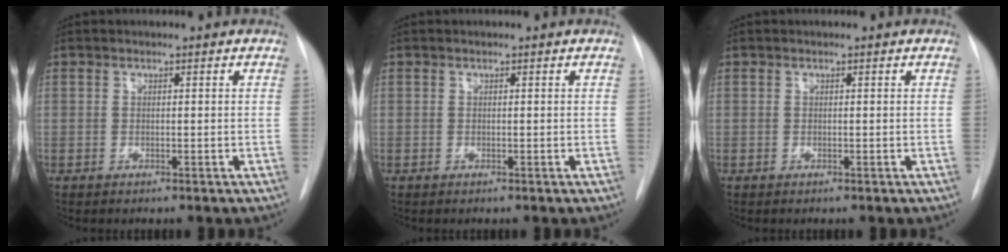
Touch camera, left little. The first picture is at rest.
{"total": 0.0}
{"total": 0.0}